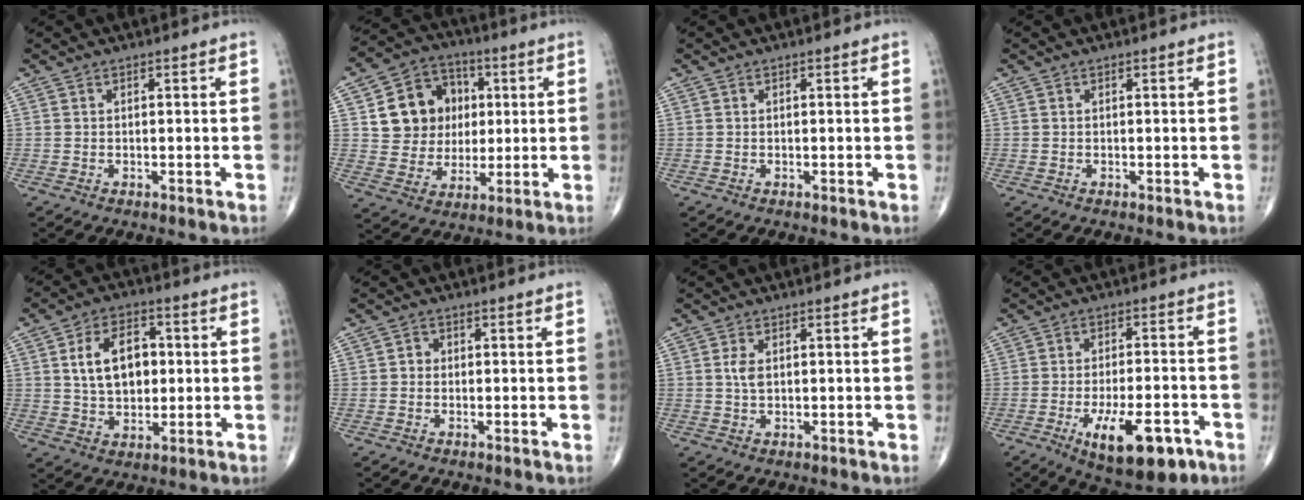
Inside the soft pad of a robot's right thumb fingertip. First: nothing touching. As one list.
[{"total": 14.0, "force": [2.9, 12.2, 6.2], "torque": [-0.059, 0.007, 0.056]}, {"total": 0.0}, {"total": 0.0}, {"total": 11.6, "force": [1.8, 7.6, 8.6], "torque": [-0.119, 0.006, 0.032]}, {"total": 1.5, "force": [-0.1, 1.3, 0.6], "torque": [0.000, 0.005, -0.006]}, {"total": 2.4, "force": [0.5, 1.3, 2.0], "torque": [-0.039, 0.000, 0.010]}, {"total": 14.1, "force": [-6.4, 5.6, 11.2], "torque": [-0.164, 0.018, -0.087]}]